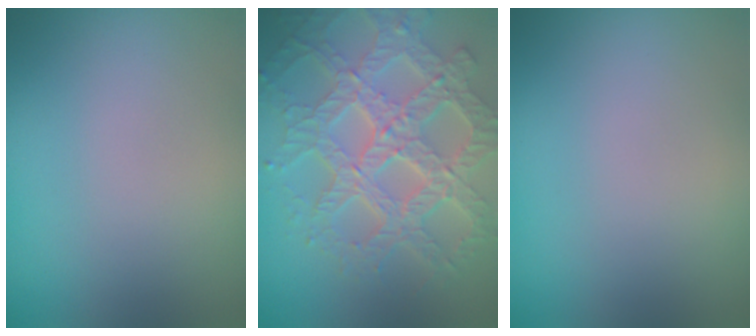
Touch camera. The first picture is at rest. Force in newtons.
{"total": 8.0, "press": 6.1, "slide": 5.2}
{"total": 0.0}